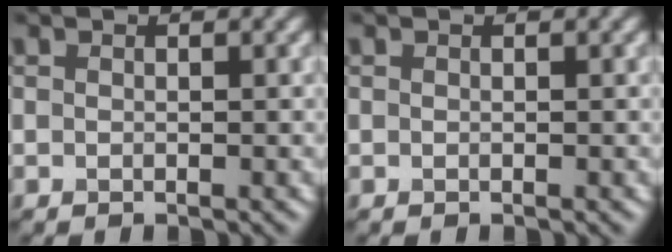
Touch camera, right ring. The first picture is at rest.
{"total": 0.0}